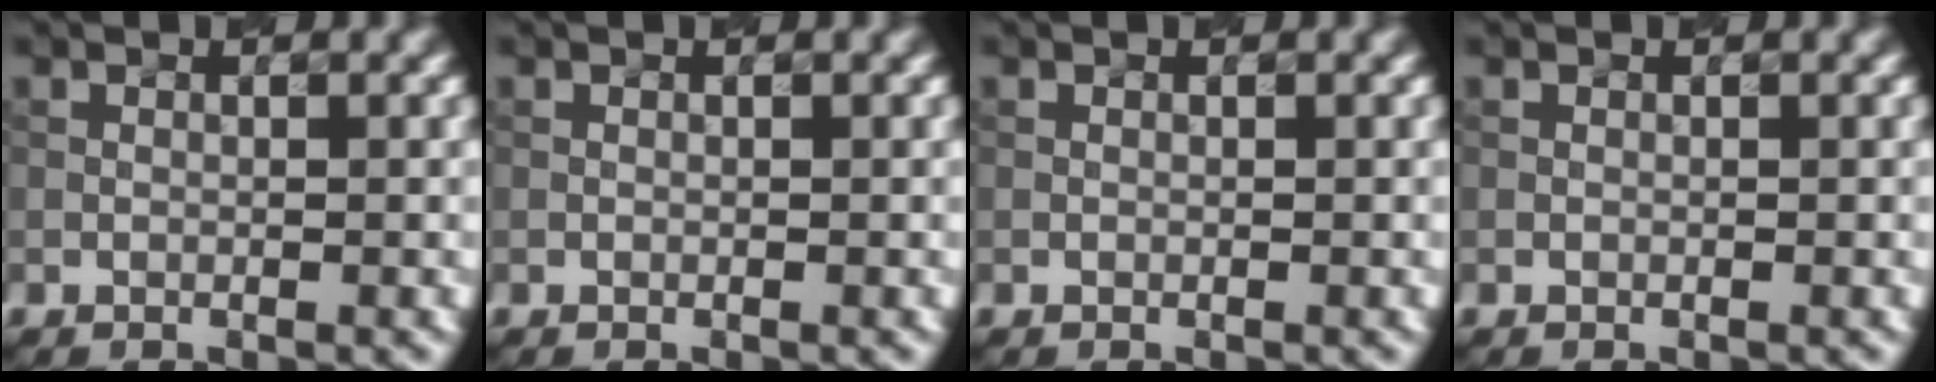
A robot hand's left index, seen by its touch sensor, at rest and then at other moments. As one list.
[{"total": 0.0}, {"total": 0.0}, {"total": 0.0}]